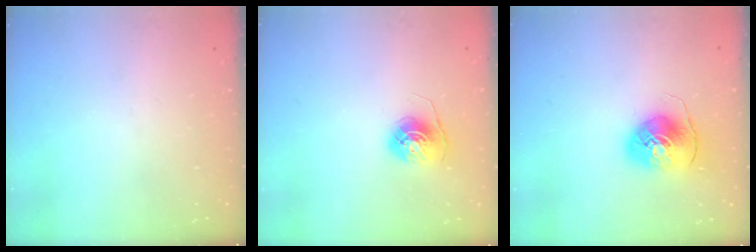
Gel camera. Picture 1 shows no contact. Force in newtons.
{"total": 6.9, "press": 6.9, "slide": 0.5}
{"total": 9.0, "press": 8.8, "slide": 1.5}